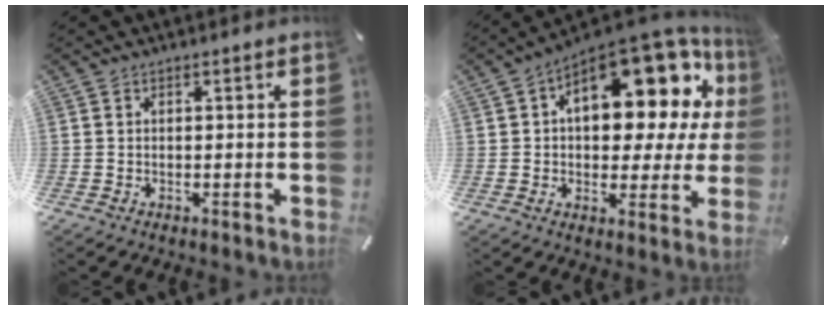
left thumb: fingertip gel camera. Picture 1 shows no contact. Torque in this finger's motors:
{"motor_torque": [2.07, 2.13, 2.02, -0.75, 0.51]}